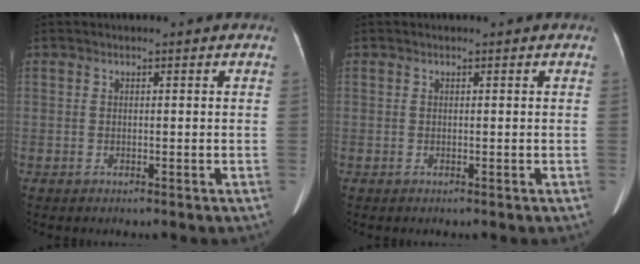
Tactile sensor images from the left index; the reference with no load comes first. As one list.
[{"total": 0.0}]